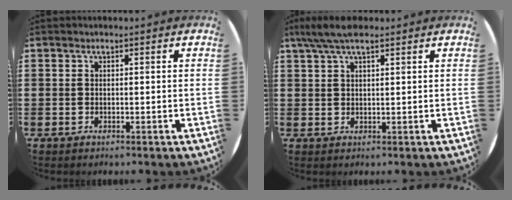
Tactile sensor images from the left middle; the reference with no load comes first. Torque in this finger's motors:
{"motor_torque": [0.99, -0.96, 0.18, 0.13]}